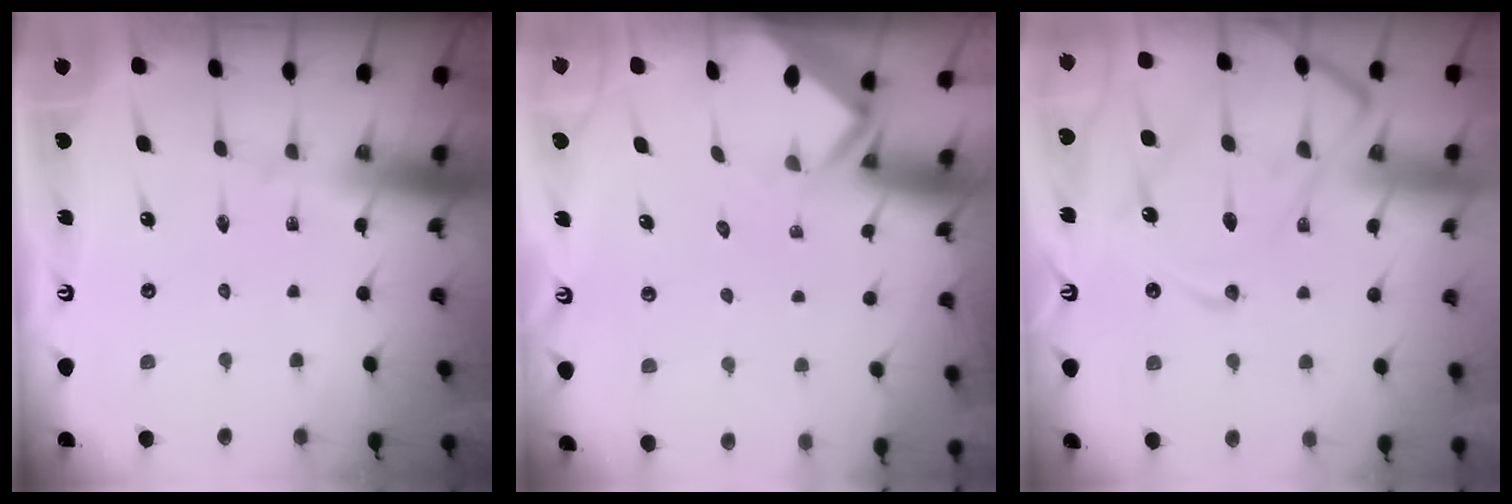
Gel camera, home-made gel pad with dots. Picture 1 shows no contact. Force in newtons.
{"total": 2.5, "press": 2.4, "slide": 0.3}
{"total": 13.9, "press": 13.9, "slide": 0.9}